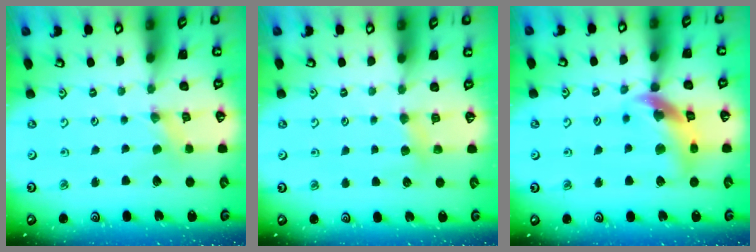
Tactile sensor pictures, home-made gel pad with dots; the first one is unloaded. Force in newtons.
{"total": 4.8, "press": 4.8, "slide": 0.9}
{"total": 13.9, "press": 13.8, "slide": 1.8}